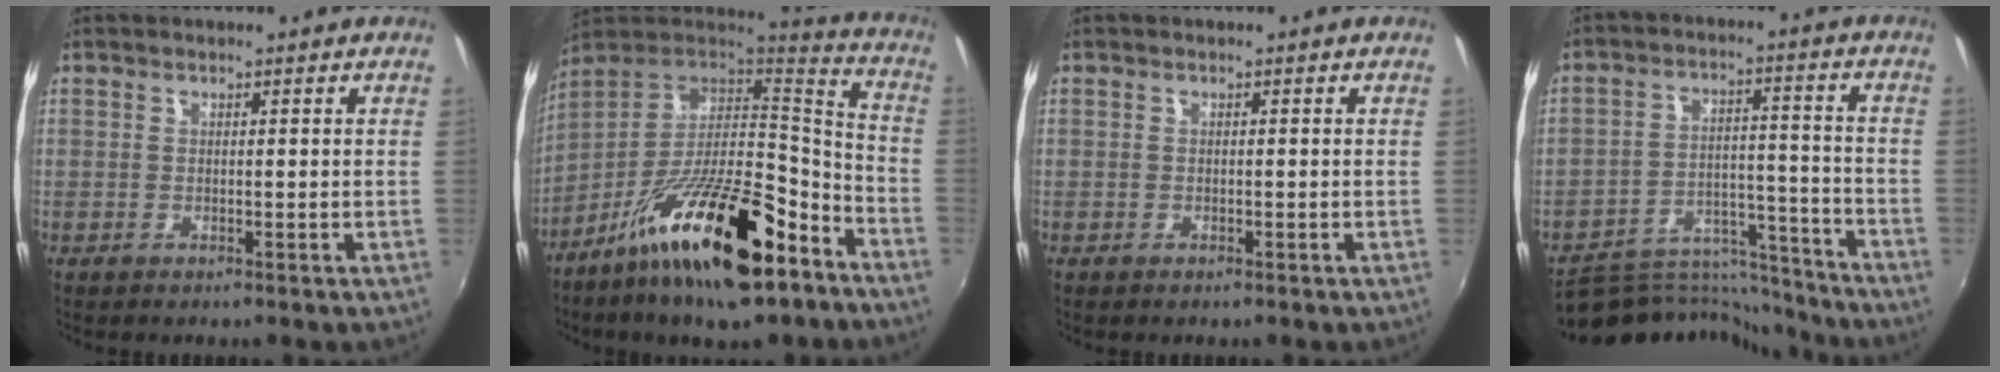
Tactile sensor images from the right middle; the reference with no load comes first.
{"total": 23.9, "force": [-13.6, 8.0, 18.0], "torque": [-0.307, -0.007, -0.230]}
{"total": 0.0}
{"total": 12.9, "force": [-12.6, 2.8, -0.4], "torque": [0.008, 0.046, -0.196]}